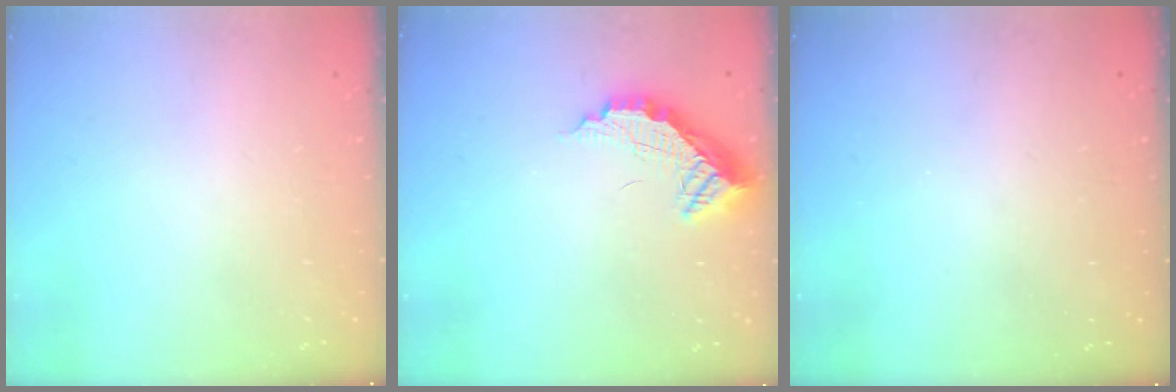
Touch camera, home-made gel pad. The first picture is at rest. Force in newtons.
{"total": 11.3, "press": 11.3, "slide": 1.1}
{"total": 2.9, "press": 2.8, "slide": 0.8}